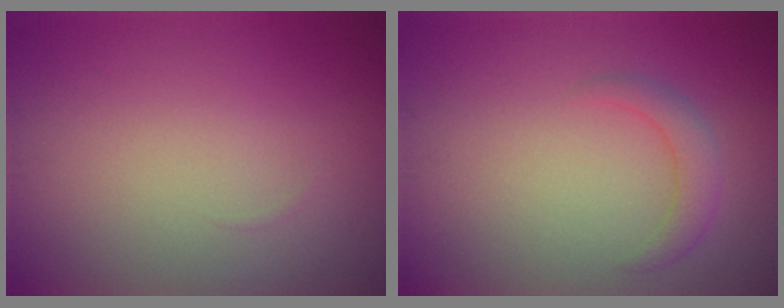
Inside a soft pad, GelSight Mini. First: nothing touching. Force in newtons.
{"total": 2.0, "press": 2.0, "slide": 0.1}